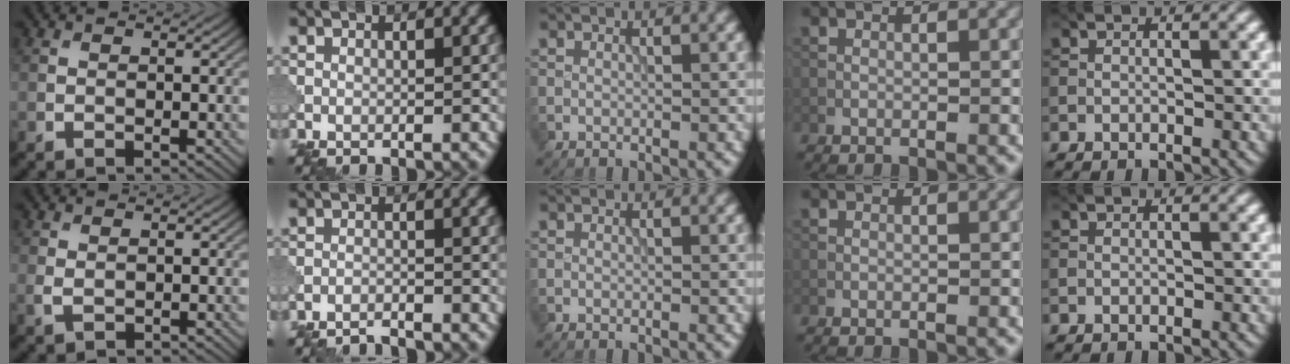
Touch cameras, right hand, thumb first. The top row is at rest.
{"thumb": {"total": 1.3, "force": [0.4, 0.9, 0.9], "torque": [-0.029, -0.002, 0.011]}, "index": {"total": 1.9, "force": [-1.9, 0.0, 0.4], "torque": [0.000, 0.003, -0.037]}}